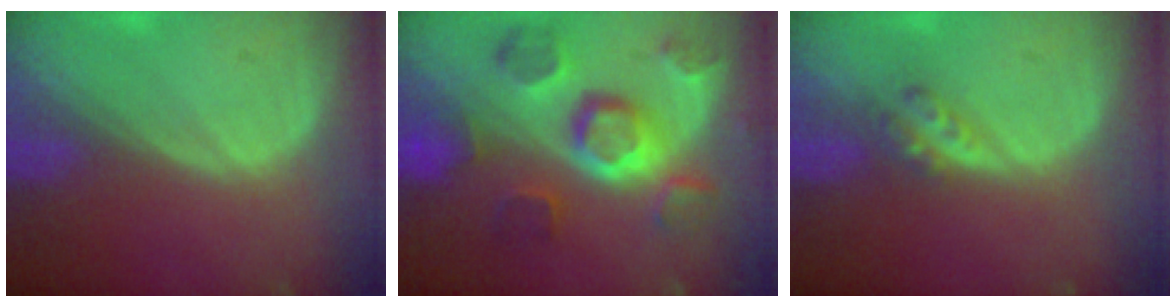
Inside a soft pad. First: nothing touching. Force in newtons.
{"total": 11.1, "press": 9.9, "slide": 5.0}
{"total": 2.9, "press": 2.5, "slide": 1.5}